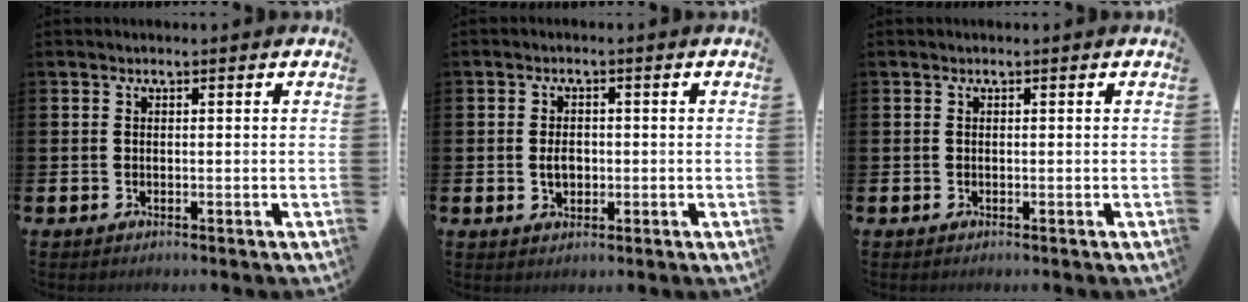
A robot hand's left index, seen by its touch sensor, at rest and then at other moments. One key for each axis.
{"total": 2.7, "fx": -0.2, "fy": 1.8, "fz": 2.0, "tx": -0.031, "ty": 0.002, "tz": -0.006}
{"total": 0.0}